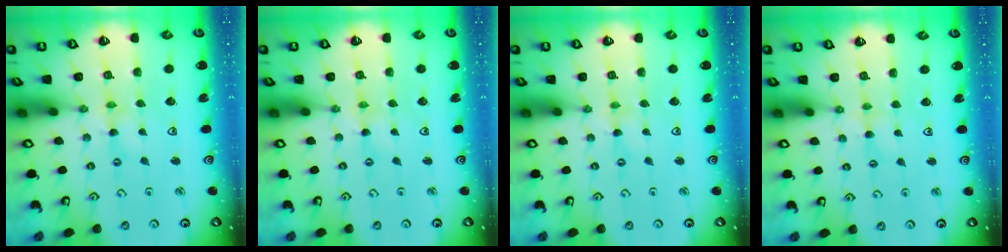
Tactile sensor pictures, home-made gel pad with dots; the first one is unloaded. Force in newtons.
{"total": 0.0}
{"total": 0.0}
{"total": 2.3, "press": 2.3, "slide": 0.4}